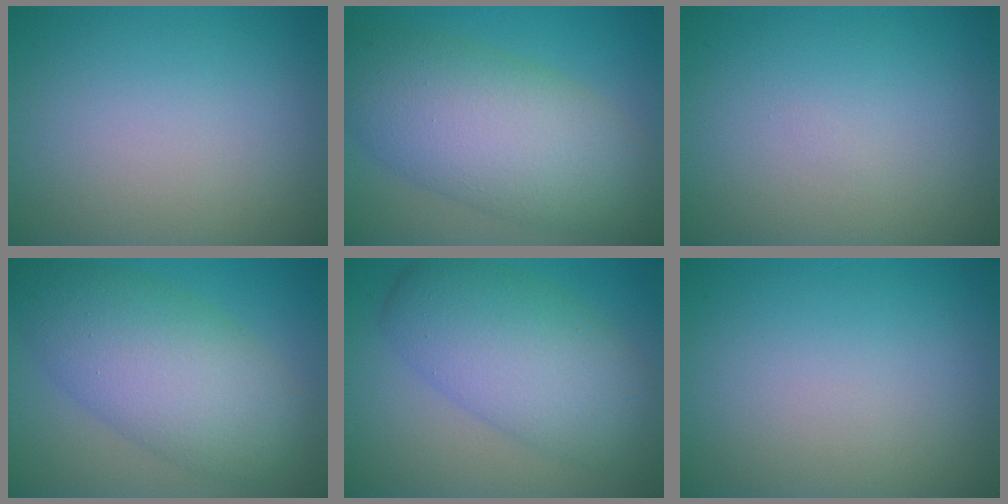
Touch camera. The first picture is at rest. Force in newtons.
{"total": 10.0, "press": 10.0, "slide": 0.1}
{"total": 0.0}
{"total": 8.8, "press": 8.8, "slide": 0.1}
{"total": 7.9, "press": 7.9, "slide": 0.1}
{"total": 0.0}